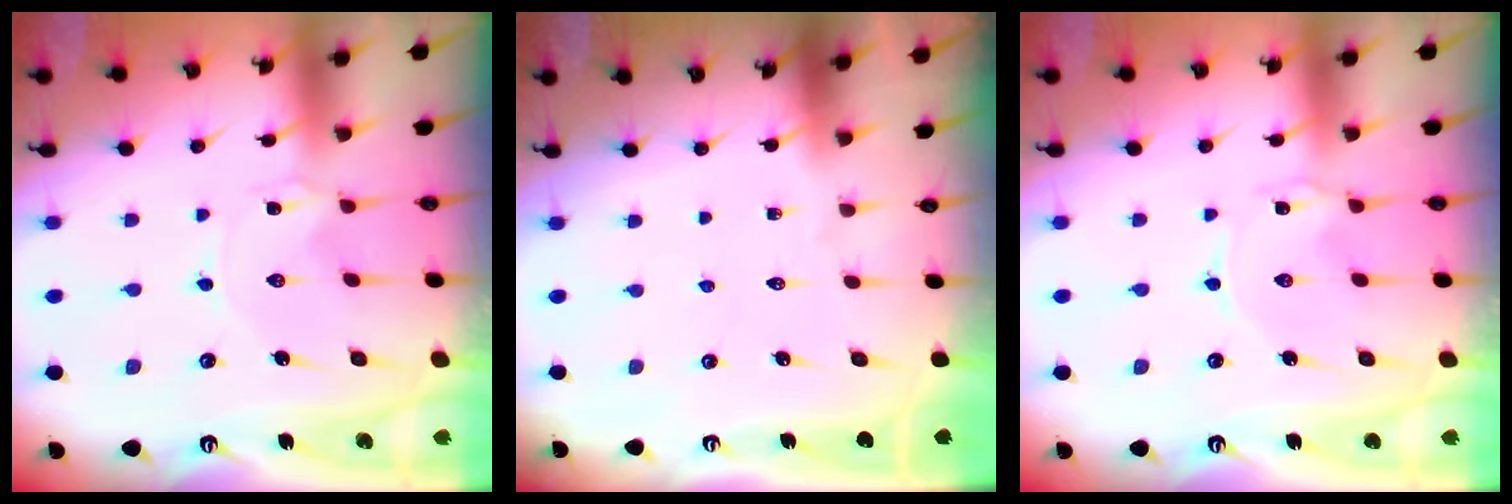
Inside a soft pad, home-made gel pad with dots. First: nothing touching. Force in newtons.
{"total": 0.0}
{"total": 0.5, "press": 0.5, "slide": 0.1}